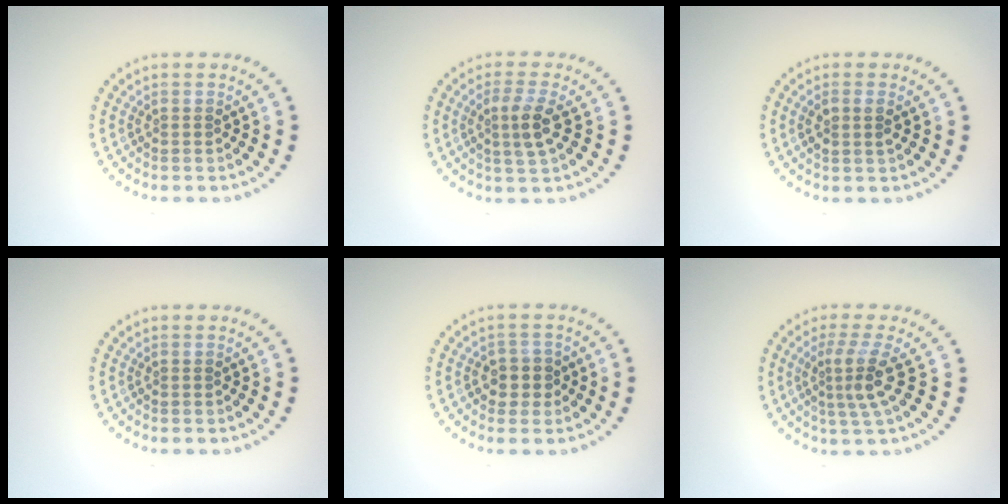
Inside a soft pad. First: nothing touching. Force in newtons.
{"total": 2.7, "press": 2.5, "slide": 1.1}
{"total": 1.6, "press": 1.4, "slide": 0.6}
{"total": 0.0}
{"total": 2.3, "press": 2.1, "slide": 1.0}
{"total": 3.3, "press": 2.3, "slide": 2.4}